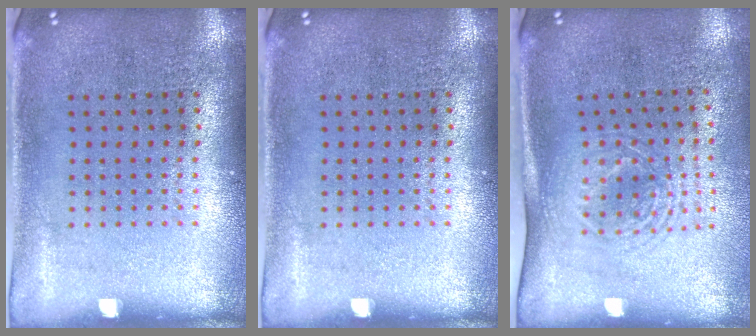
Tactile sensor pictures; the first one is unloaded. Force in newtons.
{"total": 0.0}
{"total": 1.7, "press": 1.3, "slide": 1.1}